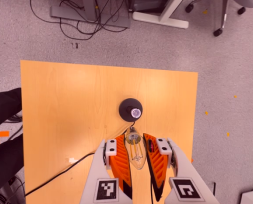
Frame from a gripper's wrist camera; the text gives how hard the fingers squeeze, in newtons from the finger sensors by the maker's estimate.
{"total": 23.4, "left": 26.2, "right": 20.7}